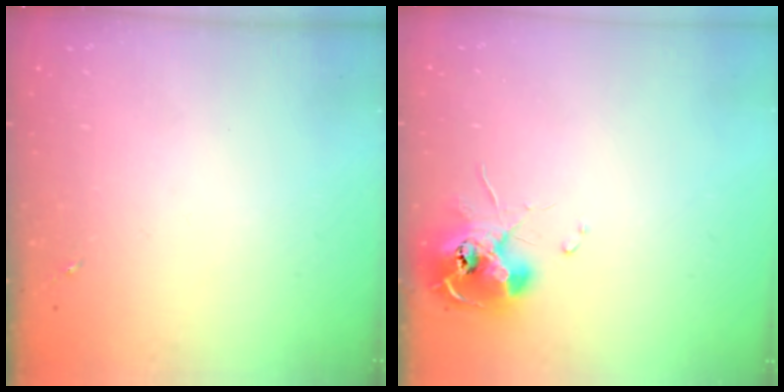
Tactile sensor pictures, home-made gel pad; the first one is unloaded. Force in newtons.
{"total": 11.3, "press": 11.3, "slide": 0.6}